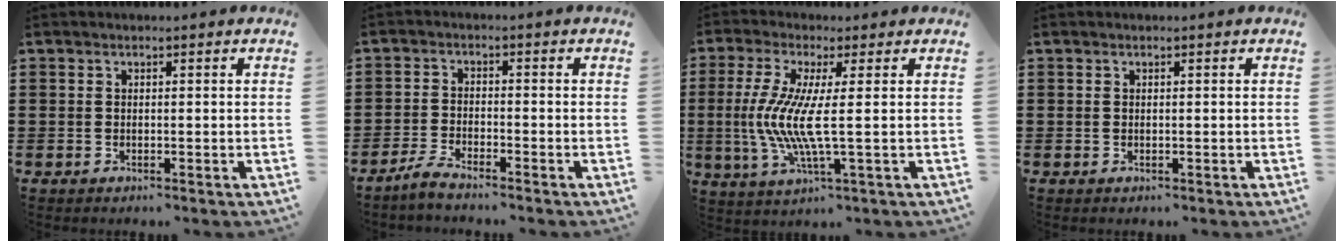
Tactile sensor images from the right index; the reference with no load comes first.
{"total": 2.7, "force": [-2.5, -0.1, 0.9], "torque": [-0.033, -0.001, -0.053]}
{"total": 8.7, "force": [-0.1, 0.6, 8.7], "torque": [-0.196, -0.023, -0.012]}
{"total": 0.0}